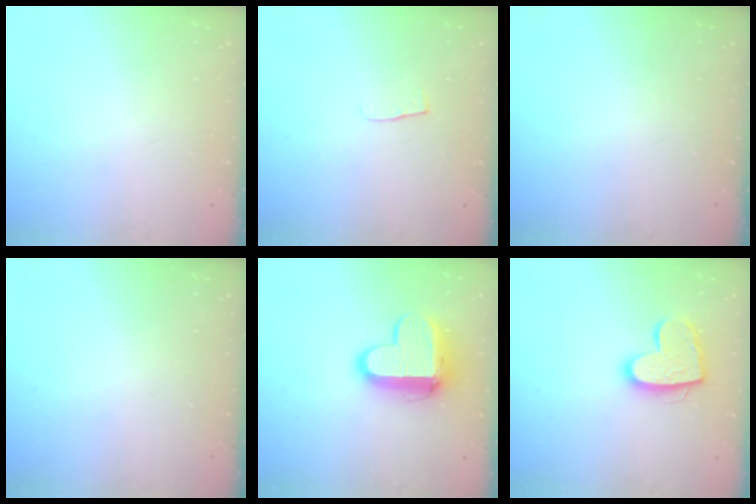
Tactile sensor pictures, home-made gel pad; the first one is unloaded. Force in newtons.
{"total": 4.2, "press": 4.1, "slide": 0.4}
{"total": 0.0}
{"total": 0.0}
{"total": 12.1, "press": 12.0, "slide": 1.2}
{"total": 14.6, "press": 14.6, "slide": 1.1}